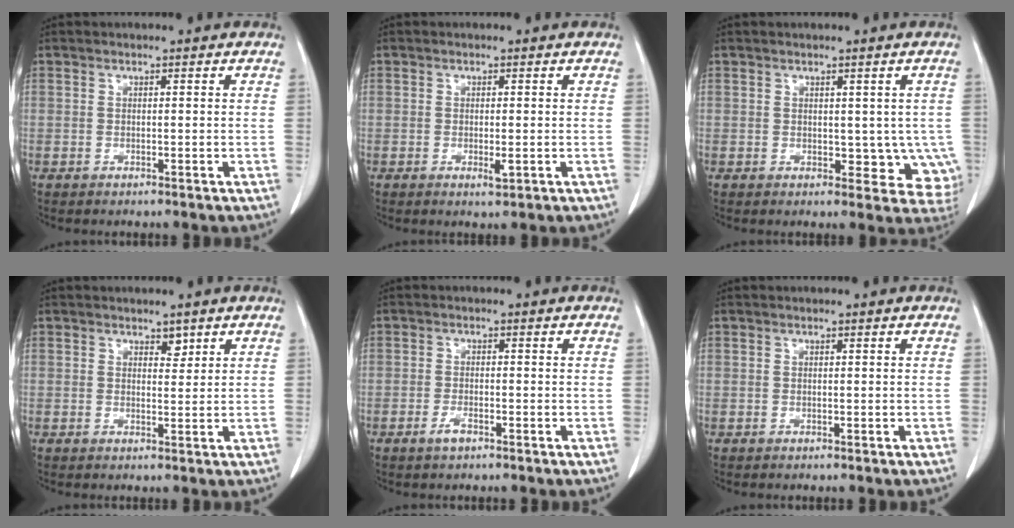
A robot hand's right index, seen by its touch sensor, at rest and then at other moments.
{"total": 1.6, "force": [-0.4, 0.4, 1.5], "torque": [-0.025, -0.005, -0.005]}
{"total": 6.1, "force": [-0.2, 4.2, 4.3], "torque": [-0.018, 0.002, 0.005]}
{"total": 1.6, "force": [1.1, 0.8, 0.7], "torque": [-0.008, -0.003, 0.017]}
{"total": 1.9, "force": [-1.2, 0.5, 1.4], "torque": [-0.031, -0.001, -0.023]}
{"total": 0.0}